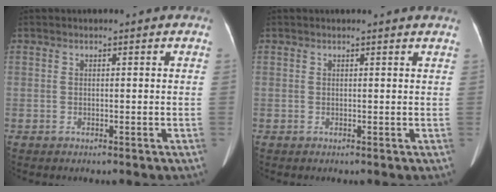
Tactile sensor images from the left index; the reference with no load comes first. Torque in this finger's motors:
{"motor_torque": [0.26, -0.13, -0.05, 0.03]}